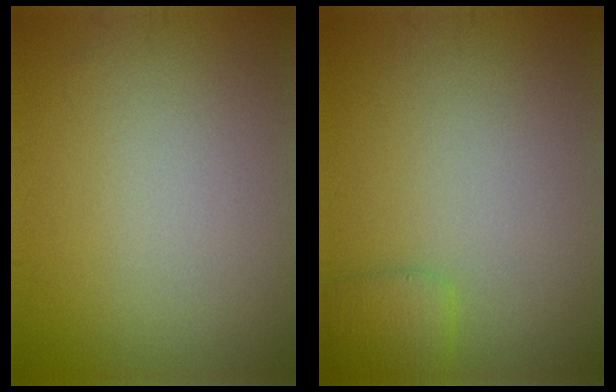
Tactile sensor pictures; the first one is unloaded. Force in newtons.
{"total": 1.7, "press": 1.7, "slide": 0.1}